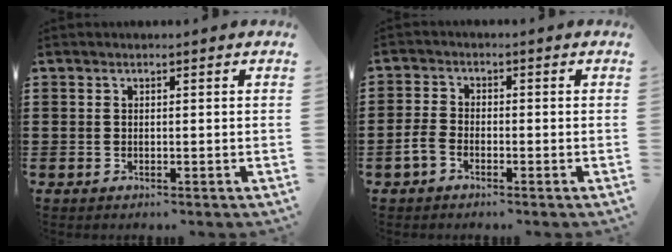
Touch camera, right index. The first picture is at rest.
{"total": 2.9, "force": [-1.6, 1.7, 1.7], "torque": [-0.053, -0.004, -0.036]}